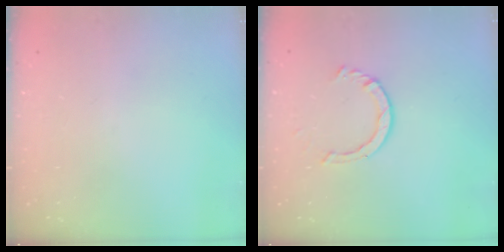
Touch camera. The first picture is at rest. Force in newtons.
{"total": 3.2, "press": 3.2, "slide": 0.3}